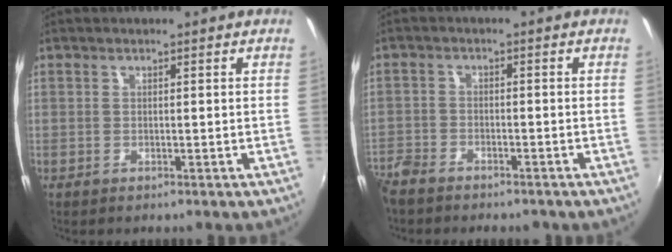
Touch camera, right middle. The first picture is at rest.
{"total": 8.7, "force": [-7.1, 3.9, 3.1], "torque": [-0.097, -0.020, -0.124]}